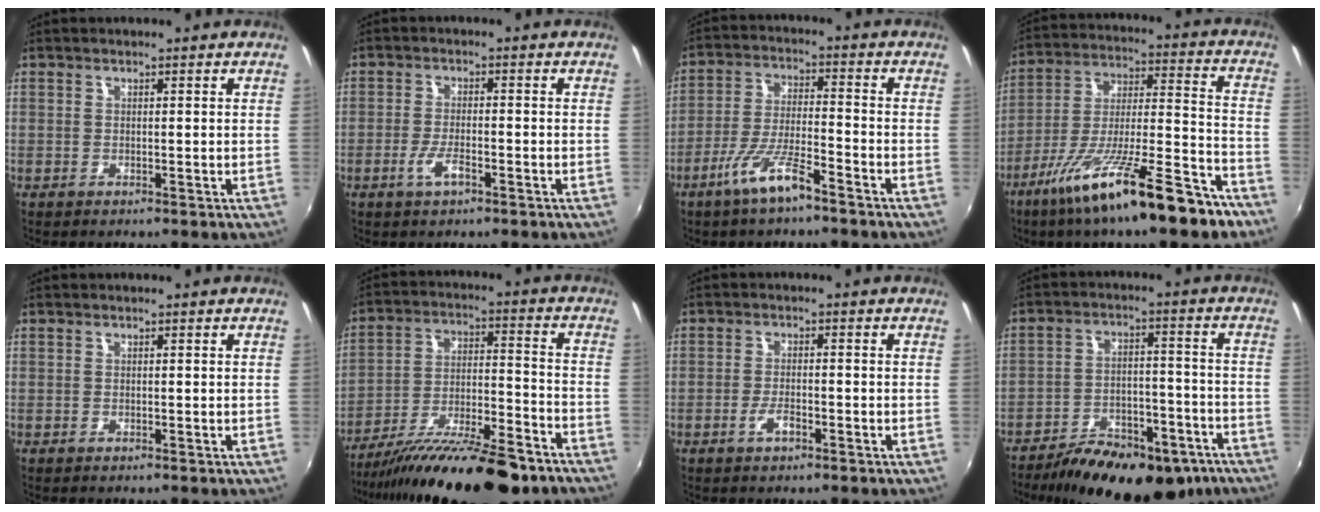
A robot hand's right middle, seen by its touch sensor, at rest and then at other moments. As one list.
[{"total": 3.8, "force": [-2.1, 1.0, 3.0], "torque": [-0.068, -0.004, -0.040]}, {"total": 8.9, "force": [-6.0, 1.3, 6.5], "torque": [-0.132, -0.006, -0.110]}, {"total": 21.7, "force": [-14.6, 3.3, 15.7], "torque": [-0.259, -0.028, -0.235]}, {"total": 0.0}, {"total": 22.8, "force": [-17.7, 4.9, 13.6], "torque": [-0.237, -0.047, -0.273]}, {"total": 2.7, "force": [-1.6, 0.9, 2.0], "torque": [-0.046, -0.001, -0.031]}, {"total": 21.3, "force": [-15.6, 8.9, 11.5], "torque": [-0.197, -0.009, -0.210]}]